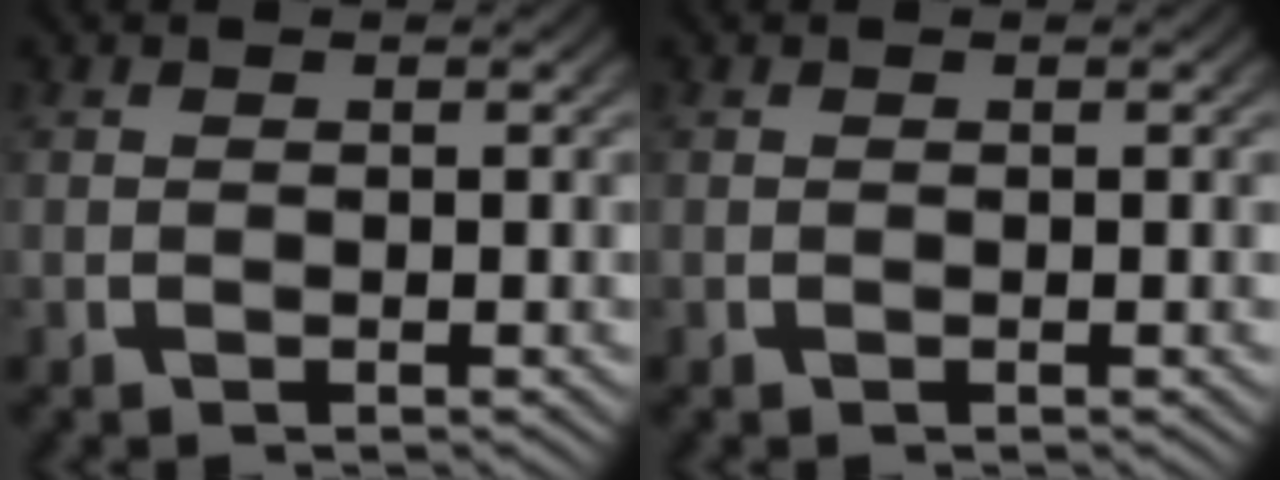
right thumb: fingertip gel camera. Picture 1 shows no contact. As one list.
[{"total": 0.0}]